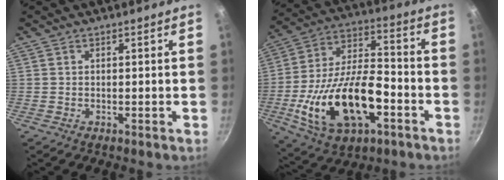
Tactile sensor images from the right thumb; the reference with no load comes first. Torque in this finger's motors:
{"motor_torque": [0.03, 1.04, 1.78, -0.99, 0.40]}